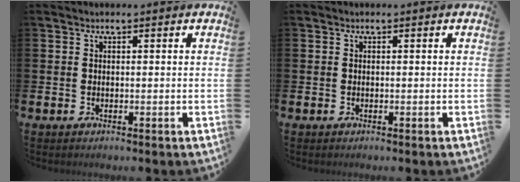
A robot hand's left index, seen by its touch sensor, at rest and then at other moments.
{"total": 0.0}